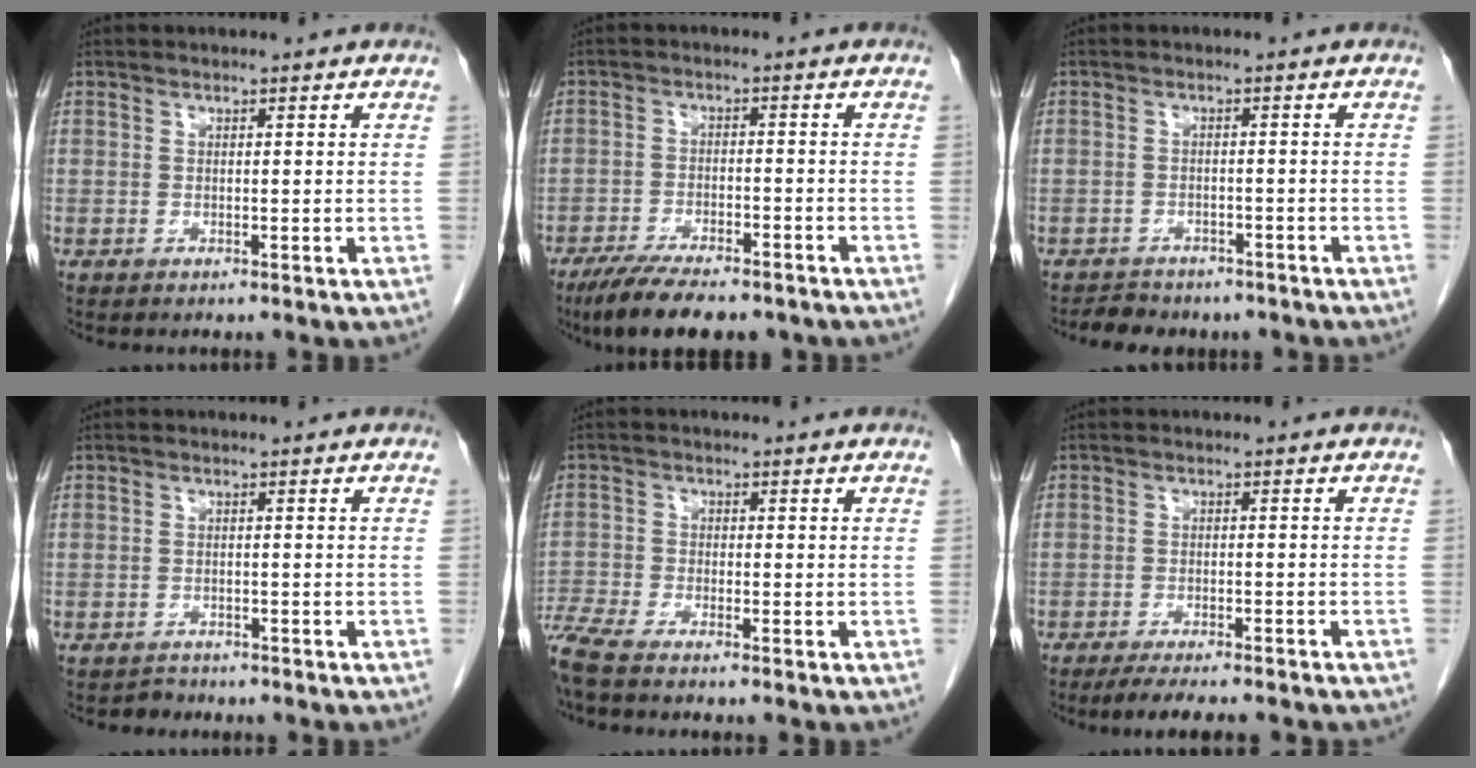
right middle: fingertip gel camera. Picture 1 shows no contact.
{"total": 11.9, "force": [-9.4, 3.2, 6.5], "torque": [-0.099, -0.015, -0.142]}
{"total": 5.8, "force": [-4.9, 2.7, 1.4], "torque": [-0.028, 0.003, -0.060]}
{"total": 1.3, "force": [-1.1, 0.4, -0.5], "torque": [0.004, -0.003, -0.018]}
{"total": 4.4, "force": [-4.0, -0.5, 1.8], "torque": [-0.045, -0.010, -0.081]}
{"total": 8.3, "force": [-7.0, 1.0, 4.3], "torque": [-0.055, -0.012, -0.099]}